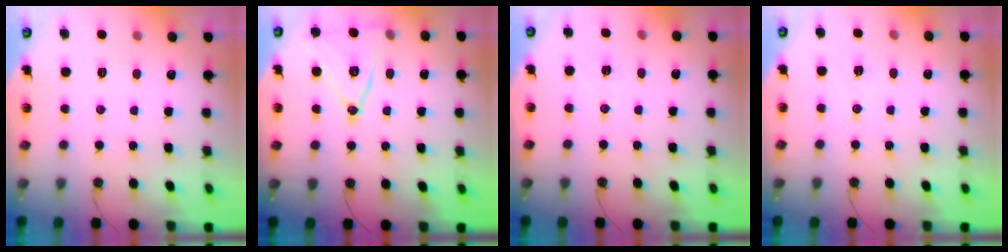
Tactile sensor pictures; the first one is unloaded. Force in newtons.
{"total": 14.1, "press": 13.7, "slide": 3.3}
{"total": 6.7, "press": 6.1, "slide": 2.9}
{"total": 6.6, "press": 4.9, "slide": 4.5}